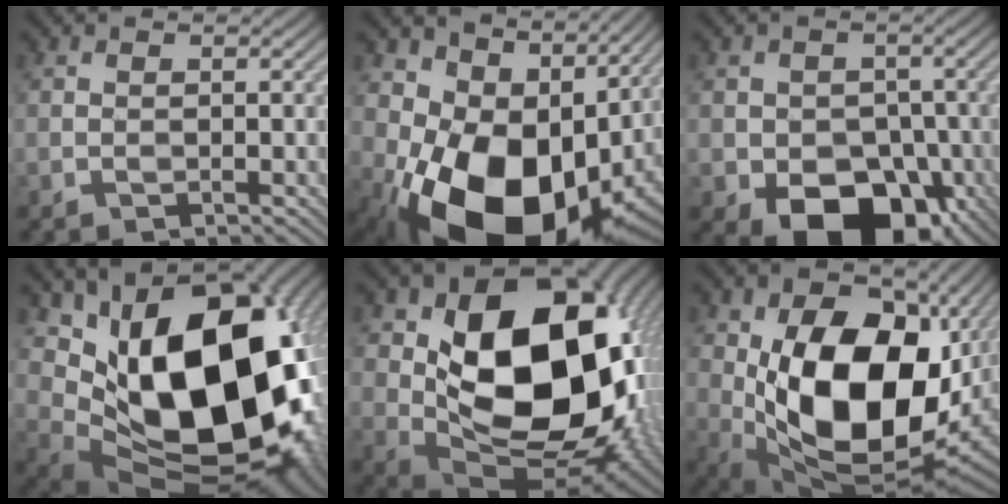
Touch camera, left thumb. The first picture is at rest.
{"total": 17.2, "force": [-0.3, 12.0, 12.4], "torque": [-0.205, -0.033, 0.017]}
{"total": 10.6, "force": [-4.7, 7.3, 6.2], "torque": [-0.093, -0.027, -0.074]}
{"total": 19.6, "force": [3.3, 12.5, 14.7], "torque": [-0.259, -0.047, 0.091]}
{"total": 19.5, "force": [2.0, 13.0, 14.4], "torque": [-0.231, -0.035, 0.051]}
{"total": 19.1, "force": [0.9, 12.1, 14.8], "torque": [-0.260, -0.043, 0.026]}